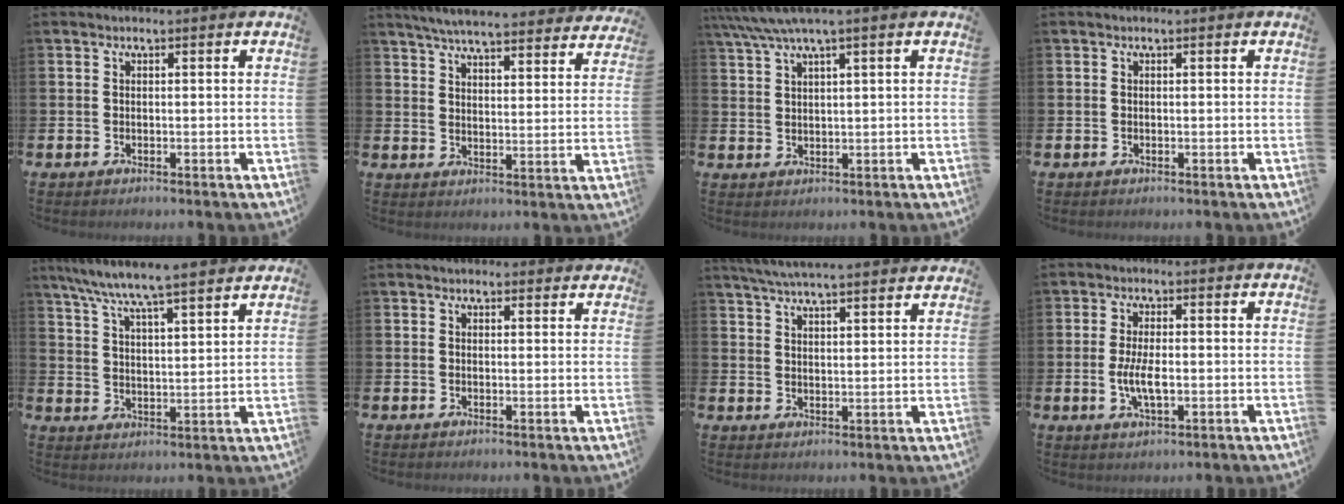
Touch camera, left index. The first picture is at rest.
{"total": 6.1, "force": [5.9, 0.5, 1.6], "torque": [-0.041, -0.039, 0.101]}
{"total": 4.5, "force": [3.4, 0.1, 3.0], "torque": [-0.067, -0.001, 0.062]}
{"total": 0.0}
{"total": 7.6, "force": [7.3, 0.0, 2.2], "torque": [-0.073, -0.044, 0.129]}
{"total": 1.7, "force": [1.5, 0.6, 0.2], "torque": [0.006, -0.002, 0.026]}
{"total": 5.7, "force": [5.6, -0.2, 1.2], "torque": [-0.043, -0.026, 0.101]}
{"total": 4.4, "force": [-0.6, 1.7, 4.0], "torque": [-0.078, 0.001, -0.013]}